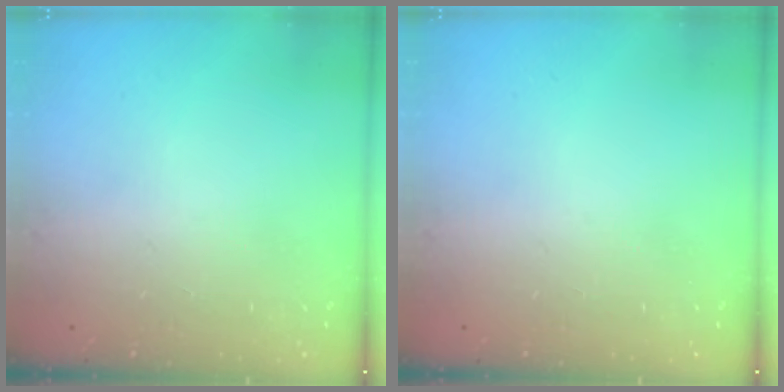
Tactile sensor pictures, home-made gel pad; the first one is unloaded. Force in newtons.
{"total": 0.0}